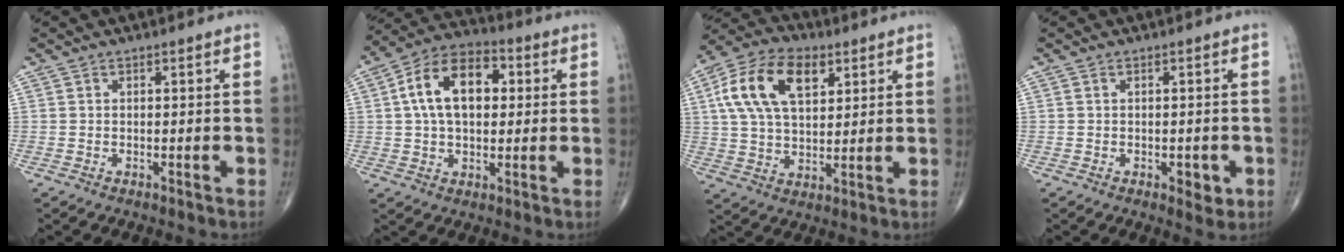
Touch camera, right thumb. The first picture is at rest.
{"total": 14.5, "force": [2.6, 8.9, 11.2], "torque": [-0.175, 0.023, 0.036]}
{"total": 16.1, "force": [5.8, 9.1, 11.9], "torque": [-0.210, 0.003, 0.103]}
{"total": 3.0, "force": [-1.0, 1.6, 2.4], "torque": [-0.020, -0.001, -0.008]}